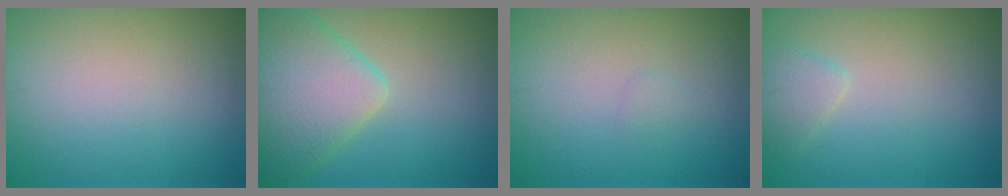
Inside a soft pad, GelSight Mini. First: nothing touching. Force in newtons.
{"total": 6.7, "press": 6.7, "slide": 0.3}
{"total": 0.6, "press": 0.5, "slide": 0.1}
{"total": 1.7, "press": 1.7, "slide": 0.2}